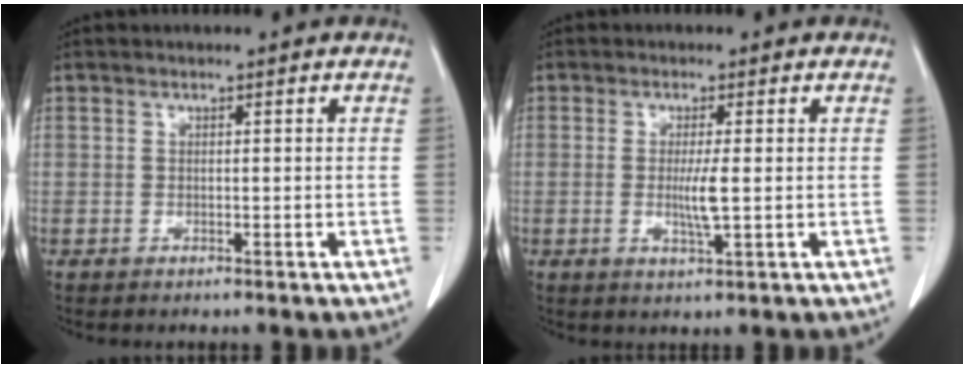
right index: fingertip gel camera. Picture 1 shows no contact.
{"total": 3.6, "force": [-0.2, 0.3, 3.5], "torque": [-0.070, -0.005, -0.001]}